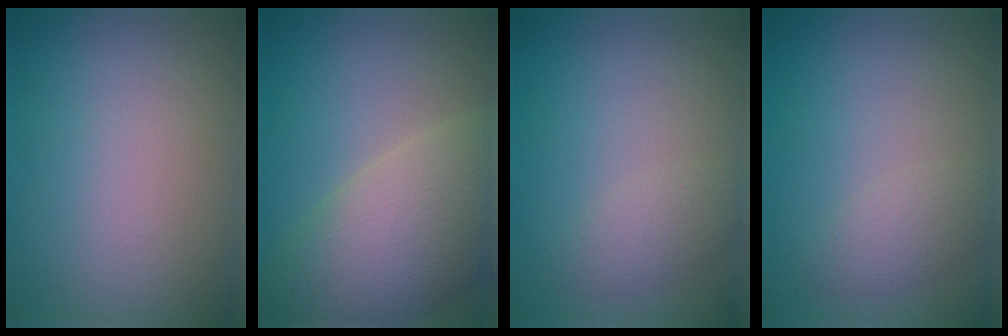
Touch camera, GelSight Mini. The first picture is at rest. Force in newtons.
{"total": 9.6, "press": 9.5, "slide": 0.7}
{"total": 1.9, "press": 1.9, "slide": 0.1}
{"total": 1.9, "press": 1.9, "slide": 0.1}